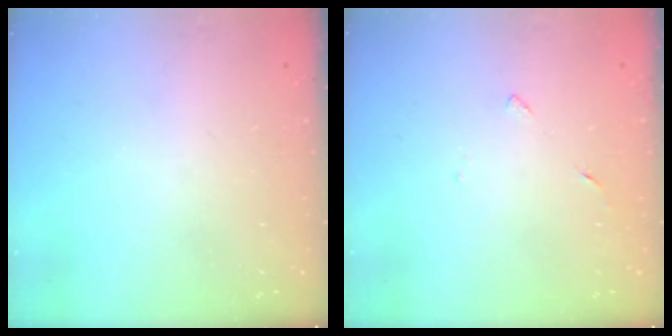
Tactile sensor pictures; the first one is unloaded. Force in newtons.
{"total": 2.7, "press": 2.6, "slide": 0.3}